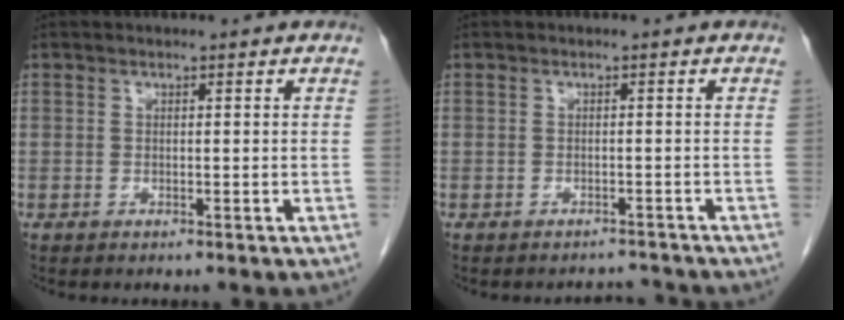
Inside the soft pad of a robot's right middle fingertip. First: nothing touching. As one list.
[{"total": 2.1, "force": [-2.0, 0.2, -0.5], "torque": [0.011, -0.006, -0.024]}]